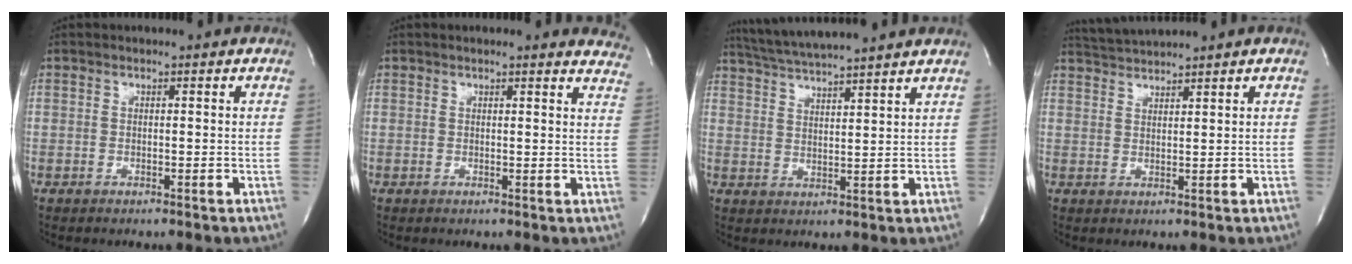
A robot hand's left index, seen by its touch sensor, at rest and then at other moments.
{"total": 11.5, "force": [11.1, 1.8, 2.4], "torque": [0.003, -0.040, 0.089]}
{"total": 12.6, "force": [11.3, -0.8, 5.3], "torque": [-0.102, 0.026, 0.173]}
{"total": 3.8, "force": [3.7, -1.1, 0.2], "torque": [-0.010, 0.012, 0.073]}